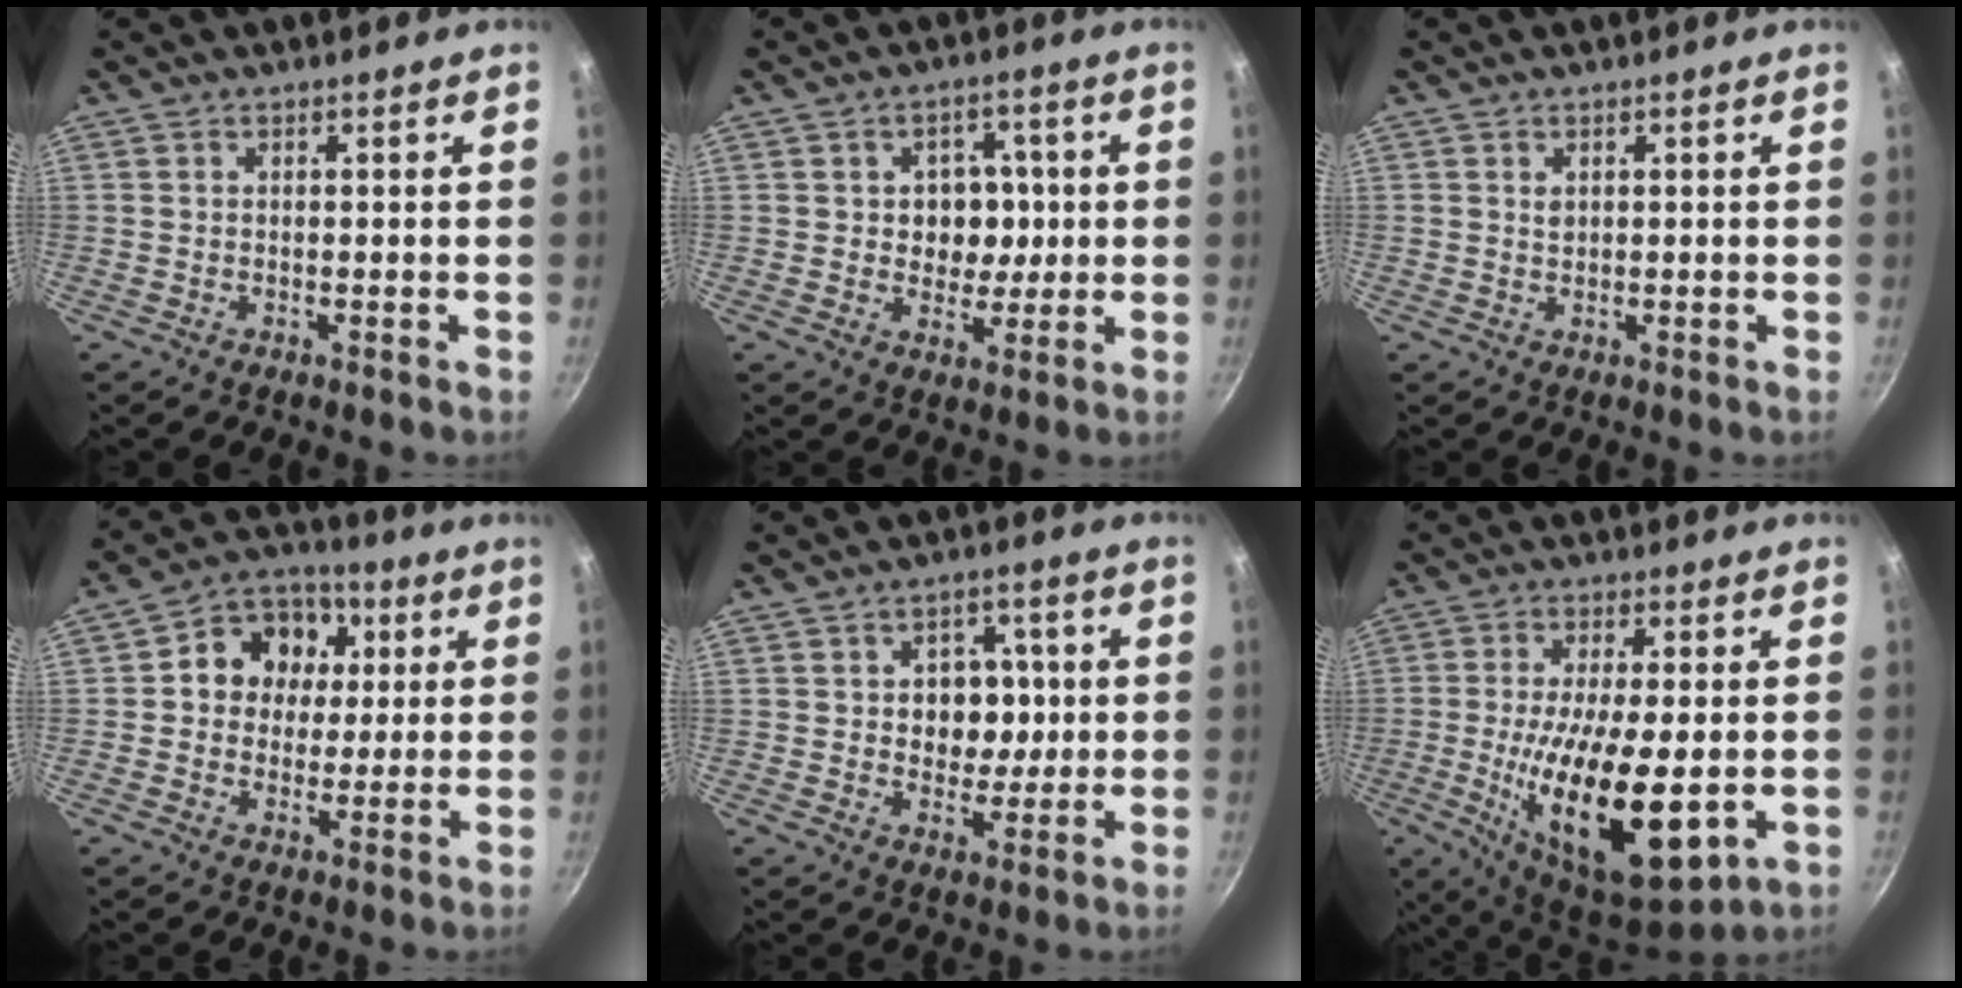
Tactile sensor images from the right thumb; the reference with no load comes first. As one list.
[{"total": 7.6, "force": [0.7, 6.0, 4.6], "torque": [-0.016, 0.003, 0.011]}, {"total": 1.0, "force": [0.5, 0.7, 0.5], "torque": [-0.002, -0.005, 0.010]}, {"total": 11.9, "force": [2.1, 9.8, 6.5], "torque": [-0.053, 0.013, 0.022]}, {"total": 8.3, "force": [0.8, 6.4, 5.3], "torque": [-0.024, 0.003, 0.014]}, {"total": 20.0, "force": [-3.7, 7.8, 18.0], "torque": [-0.316, -0.026, -0.039]}]